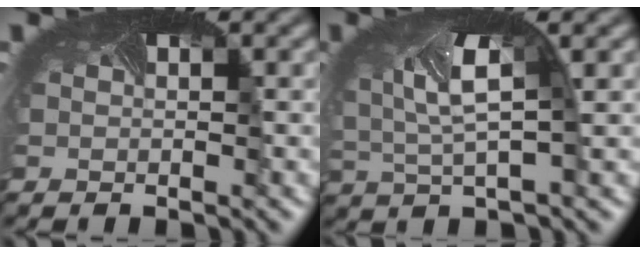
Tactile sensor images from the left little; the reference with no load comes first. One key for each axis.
{"total": 4.6, "fx": 0.7, "fy": 1.9, "fz": 4.1, "tx": -0.104, "ty": 0.002, "tz": 0.010}